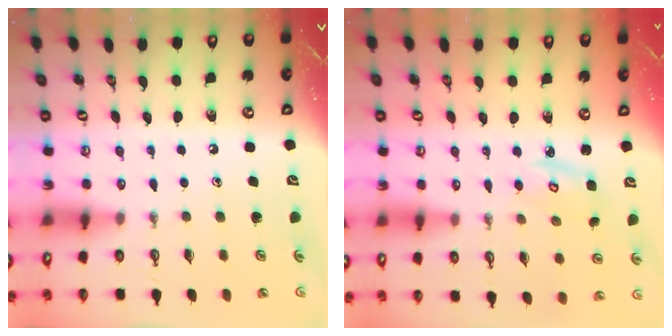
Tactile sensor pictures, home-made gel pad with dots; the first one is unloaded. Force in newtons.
{"total": 3.6, "press": 3.6, "slide": 0.2}